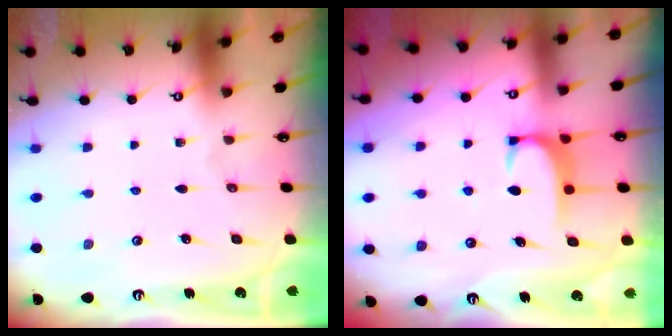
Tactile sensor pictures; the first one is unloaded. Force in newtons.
{"total": 1.7, "press": 1.6, "slide": 0.5}